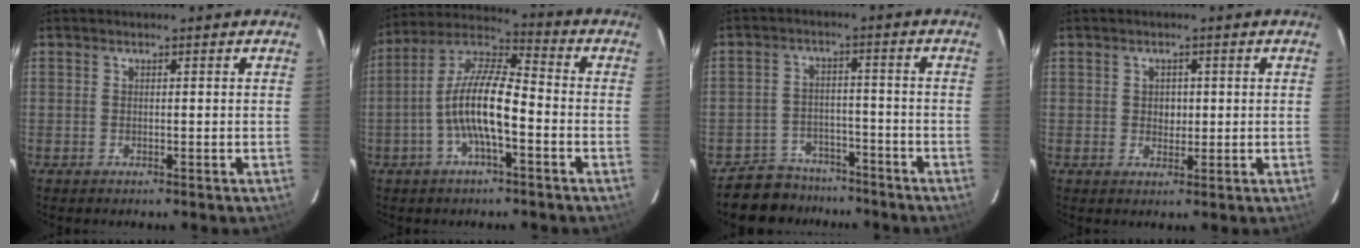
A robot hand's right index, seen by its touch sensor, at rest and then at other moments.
{"total": 11.7, "force": [-3.4, 3.0, 10.8], "torque": [-0.219, 0.007, -0.069]}
{"total": 8.8, "force": [-7.3, 4.7, 0.8], "torque": [-0.035, 0.020, -0.106]}
{"total": 2.3, "force": [0.2, 2.1, 1.0], "torque": [-0.013, 0.006, 0.004]}